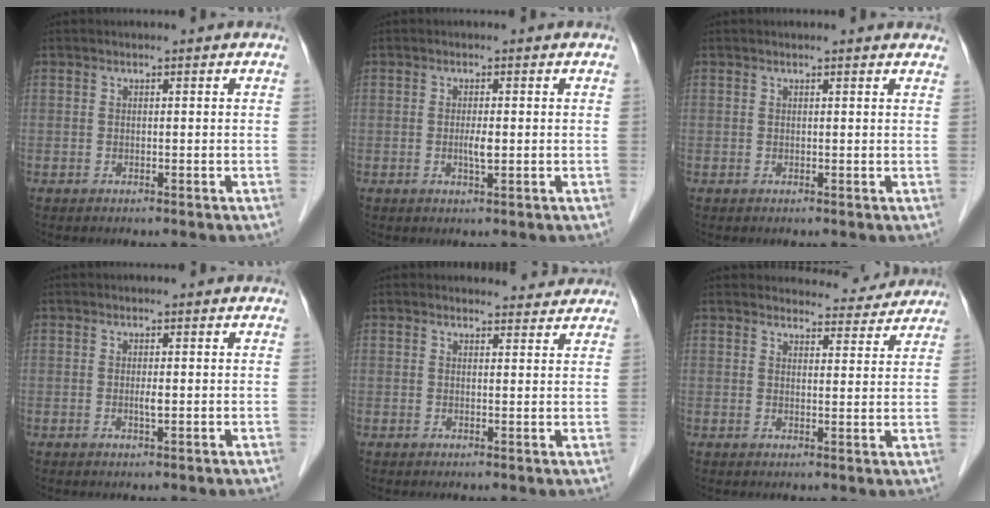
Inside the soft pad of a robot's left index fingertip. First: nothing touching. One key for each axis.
{"total": 1.8, "fx": -0.1, "fy": 0.3, "fz": 1.7, "tx": -0.035, "ty": -0.002, "tz": -0.001}
{"total": 4.1, "fx": 3.9, "fy": 0.5, "fz": 1.2, "tx": -0.015, "ty": 0.009, "tz": 0.030}
{"total": 1.0, "fx": 0.0, "fy": 0.1, "fz": 1.0, "tx": -0.020, "ty": -0.003, "tz": 0.000}
{"total": 3.9, "fx": 3.8, "fy": 1.0, "fz": 0.1, "tx": -0.002, "ty": 0.003, "tz": 0.038}
{"total": 7.7, "fx": 7.5, "fy": 1.8, "fz": 0.5, "tx": 0.010, "ty": -0.003, "tz": 0.078}